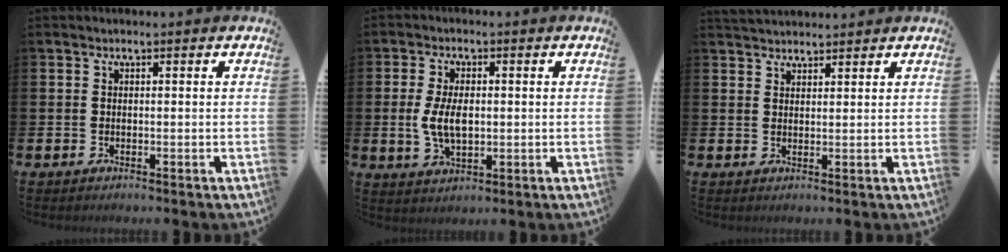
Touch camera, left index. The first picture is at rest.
{"total": 5.5, "force": [0.2, 3.0, 4.6], "torque": [-0.084, 0.003, -0.002]}
{"total": 2.6, "force": [2.5, 0.6, 0.1], "torque": [0.001, -0.011, 0.044]}